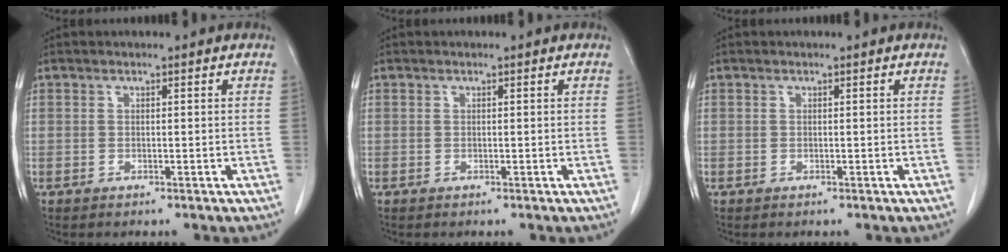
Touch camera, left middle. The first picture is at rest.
{"total": 0.0}
{"total": 0.0}